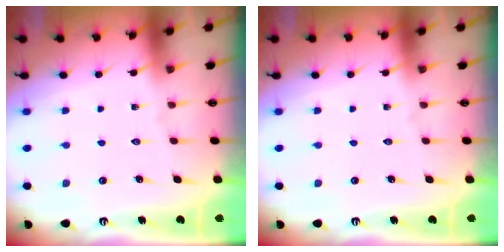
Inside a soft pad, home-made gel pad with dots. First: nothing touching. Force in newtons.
{"total": 0.0}